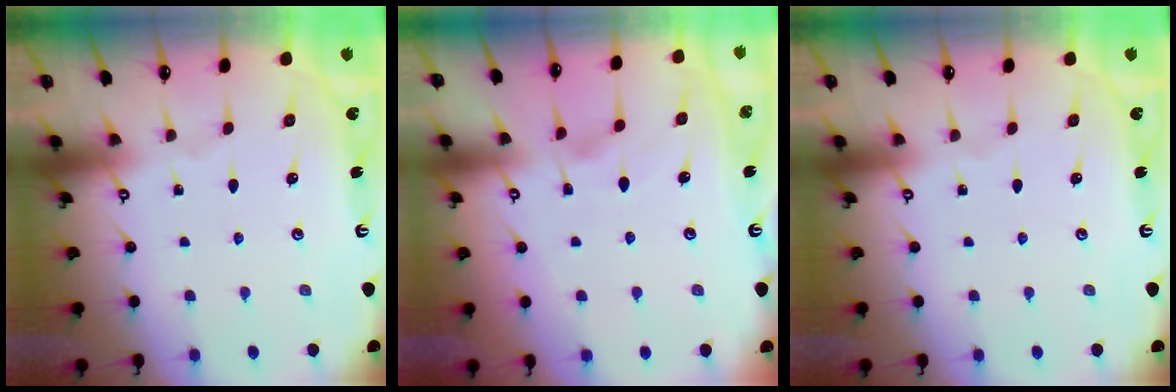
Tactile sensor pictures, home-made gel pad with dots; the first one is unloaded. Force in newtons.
{"total": 1.2, "press": 0.7, "slide": 0.9}
{"total": 0.0}